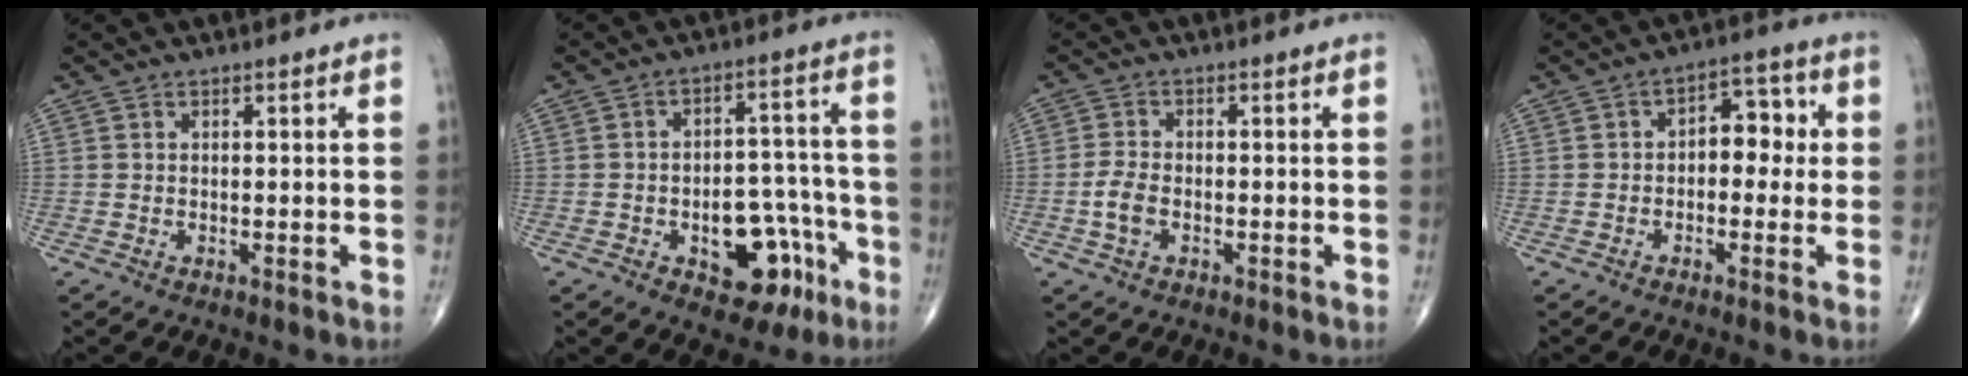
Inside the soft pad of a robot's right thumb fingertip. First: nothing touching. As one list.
[{"total": 13.1, "force": [-5.6, 7.7, 8.9], "torque": [-0.079, 0.053, -0.068]}, {"total": 3.7, "force": [-1.1, 2.1, 2.8], "torque": [-0.063, 0.008, -0.023]}, {"total": 6.7, "force": [0.1, 4.3, 5.1], "torque": [-0.034, 0.027, -0.009]}]